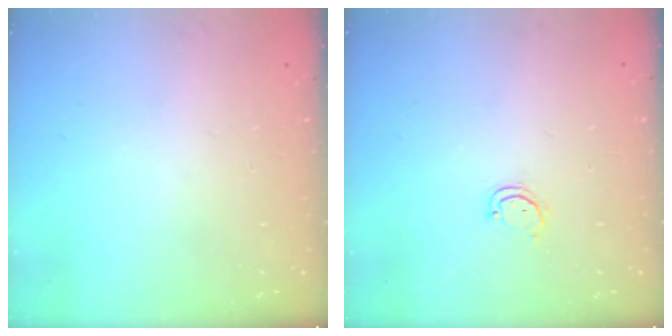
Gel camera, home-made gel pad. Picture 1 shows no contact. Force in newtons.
{"total": 2.7, "press": 2.6, "slide": 0.3}